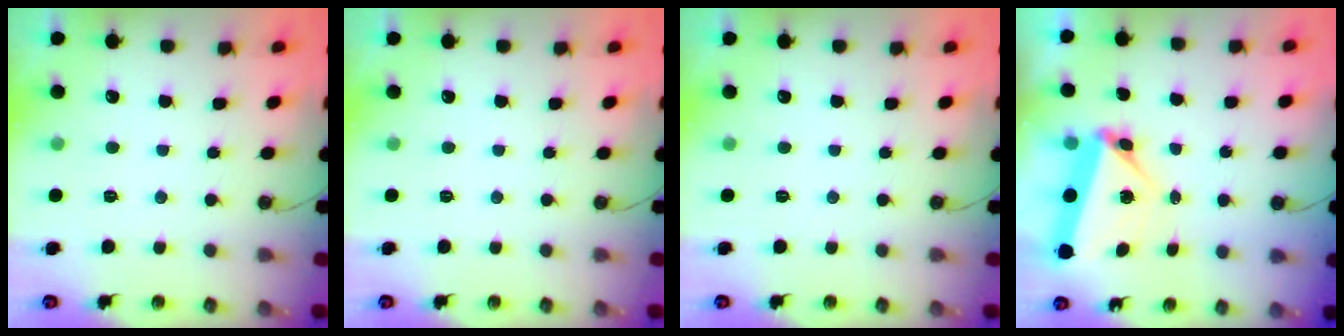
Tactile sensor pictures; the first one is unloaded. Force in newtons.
{"total": 0.0}
{"total": 0.0}
{"total": 5.6, "press": 5.2, "slide": 1.9}